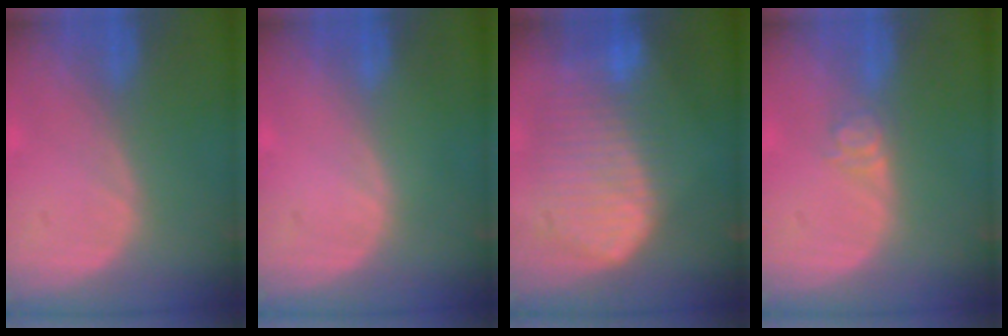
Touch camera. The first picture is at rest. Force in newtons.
{"total": 0.0}
{"total": 10.2, "press": 8.8, "slide": 5.2}
{"total": 3.0, "press": 2.5, "slide": 1.7}